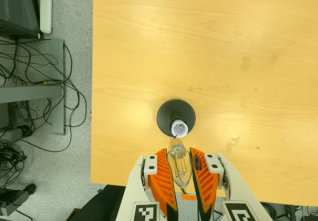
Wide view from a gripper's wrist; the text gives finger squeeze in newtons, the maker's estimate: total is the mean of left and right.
{"total": 20.1, "left": 24.2, "right": 16.0}